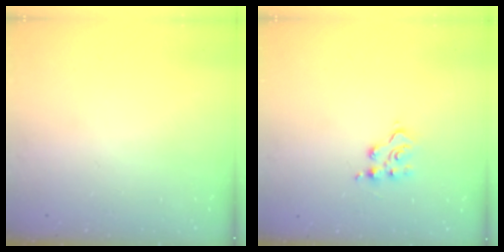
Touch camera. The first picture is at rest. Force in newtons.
{"total": 4.9, "press": 4.9, "slide": 0.2}